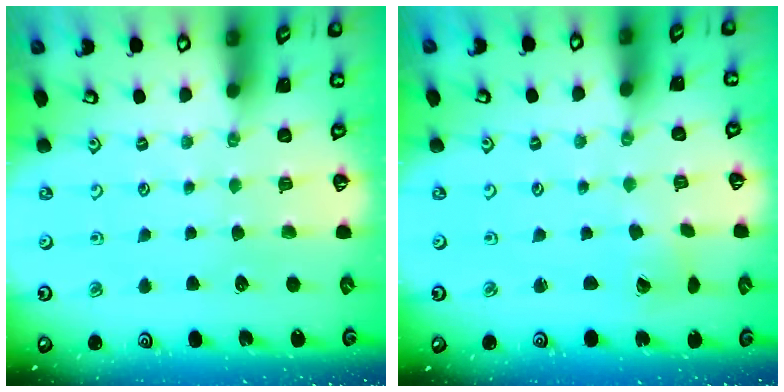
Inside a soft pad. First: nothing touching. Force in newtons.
{"total": 2.1, "press": 2.1, "slide": 0.3}